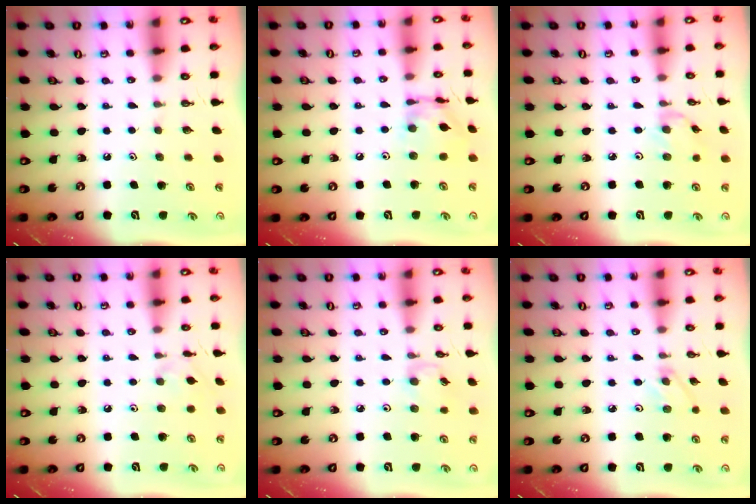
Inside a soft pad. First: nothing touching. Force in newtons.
{"total": 10.7, "press": 10.6, "slide": 0.8}
{"total": 0.7, "press": 0.6, "slide": 0.4}
{"total": 2.2, "press": 2.1, "slide": 0.5}
{"total": 2.8, "press": 2.8, "slide": 0.4}
{"total": 1.9, "press": 1.9, "slide": 0.3}